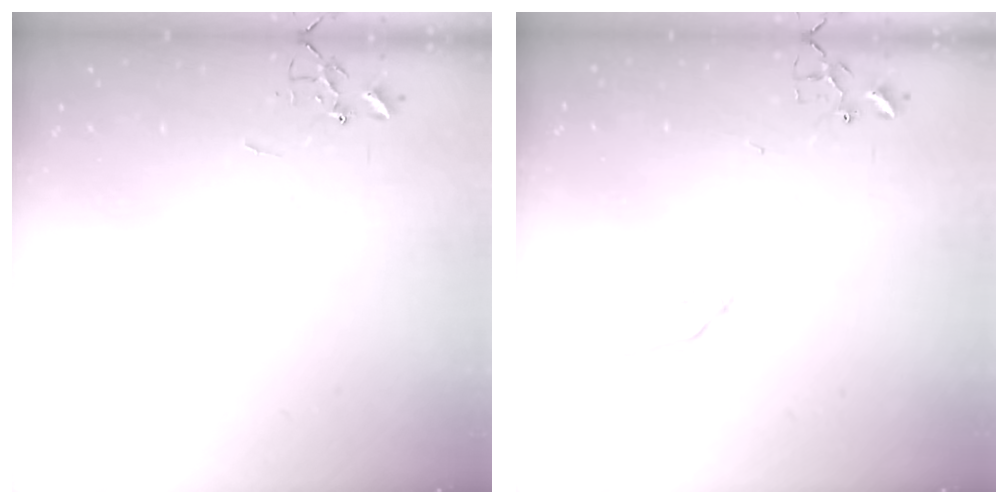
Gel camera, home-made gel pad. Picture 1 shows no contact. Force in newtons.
{"total": 7.4, "press": 7.4, "slide": 0.5}